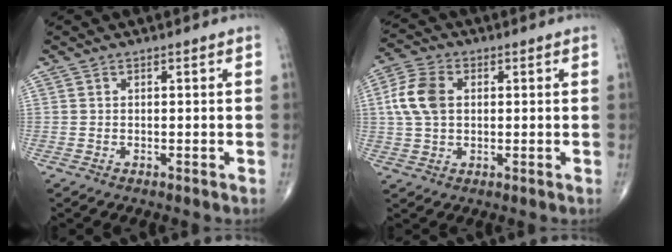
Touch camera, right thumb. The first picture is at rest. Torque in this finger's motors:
{"motor_torque": [-0.18, 0.37, 0.66, -0.03, 0.05]}